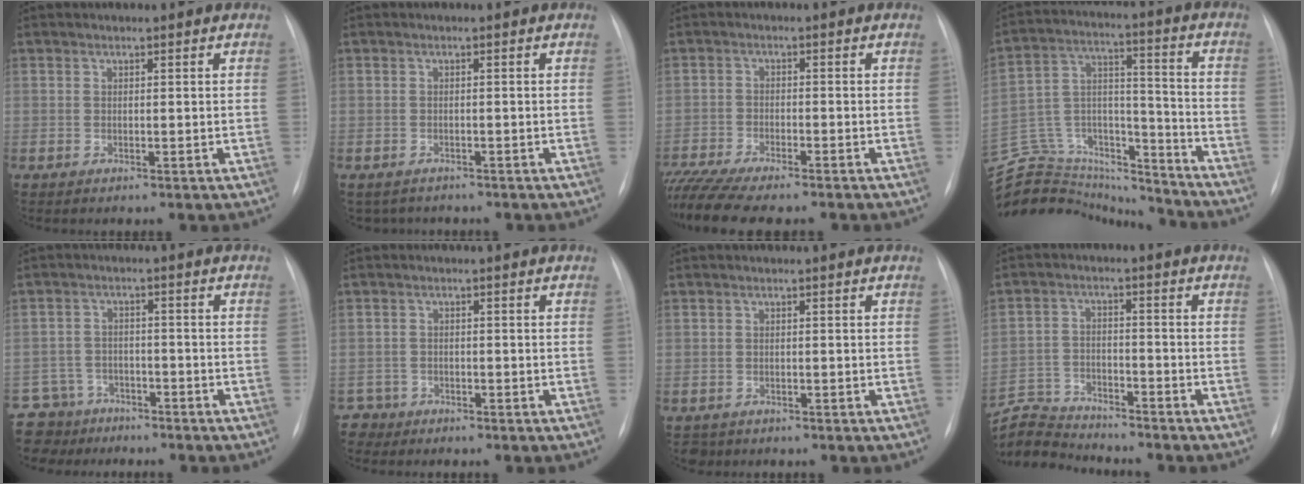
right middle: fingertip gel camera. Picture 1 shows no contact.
{"total": 3.3, "force": [-2.9, 1.6, 0.0], "torque": [0.001, 0.002, -0.040]}
{"total": 12.0, "force": [-10.4, 1.5, 5.8], "torque": [-0.091, -0.013, -0.161]}
{"total": 27.9, "force": [-25.9, 7.2, 7.4], "torque": [-0.185, 0.025, -0.400]}
{"total": 7.4, "force": [-6.0, 4.4, -0.7], "torque": [0.008, 0.019, -0.100]}
{"total": 2.7, "force": [-2.0, 1.5, -1.0], "torque": [0.019, 0.005, -0.039]}
{"total": 2.1, "force": [-1.5, 1.5, 0.0], "torque": [0.000, 0.002, -0.023]}
{"total": 9.9, "force": [-9.9, 0.8, 0.4], "torque": [-0.017, 0.011, -0.184]}